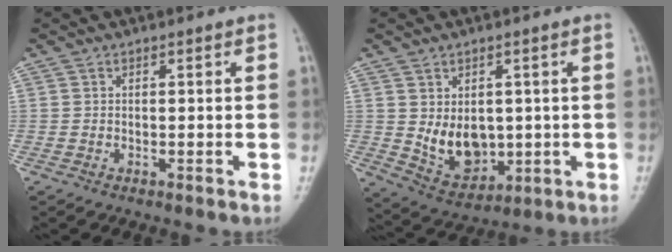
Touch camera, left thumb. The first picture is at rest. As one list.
[{"total": 8.8, "force": [0.3, 6.3, 6.1], "torque": [-0.067, -0.019, 0.029]}]